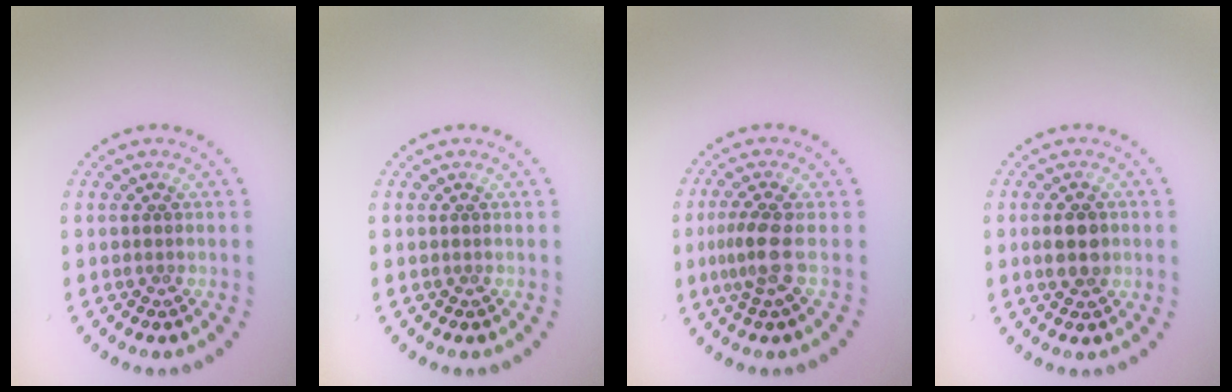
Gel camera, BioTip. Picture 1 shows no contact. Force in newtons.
{"total": 0.0}
{"total": 2.3, "press": 1.9, "slide": 1.4}
{"total": 2.9, "press": 2.9, "slide": 0.1}